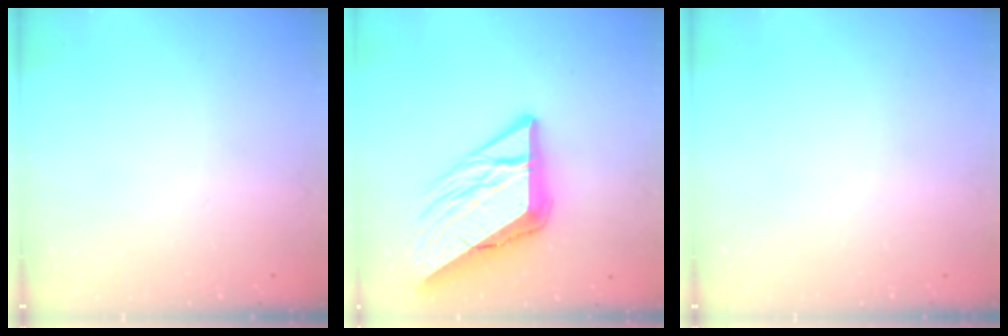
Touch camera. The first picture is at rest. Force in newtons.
{"total": 17.8, "press": 17.7, "slide": 2.2}
{"total": 0.0}